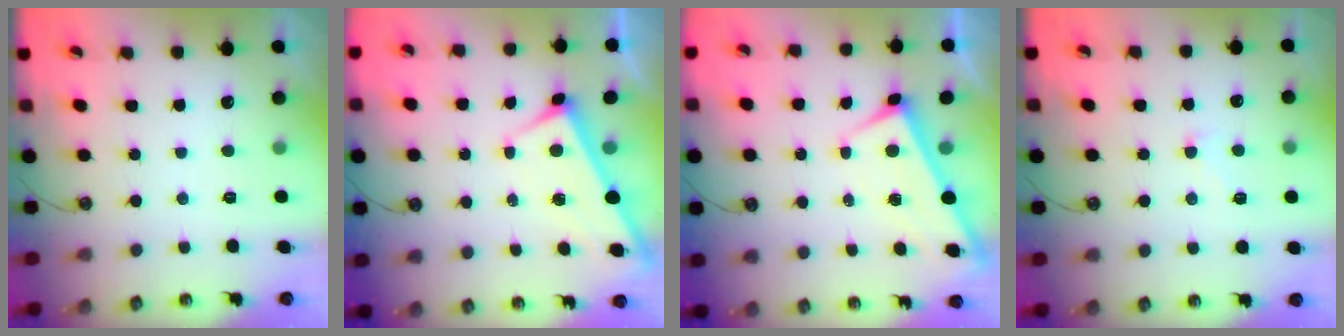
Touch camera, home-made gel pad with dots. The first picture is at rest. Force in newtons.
{"total": 2.9, "press": 2.9, "slide": 0.1}
{"total": 1.7, "press": 1.7, "slide": 0.1}
{"total": 0.8, "press": 0.6, "slide": 0.6}